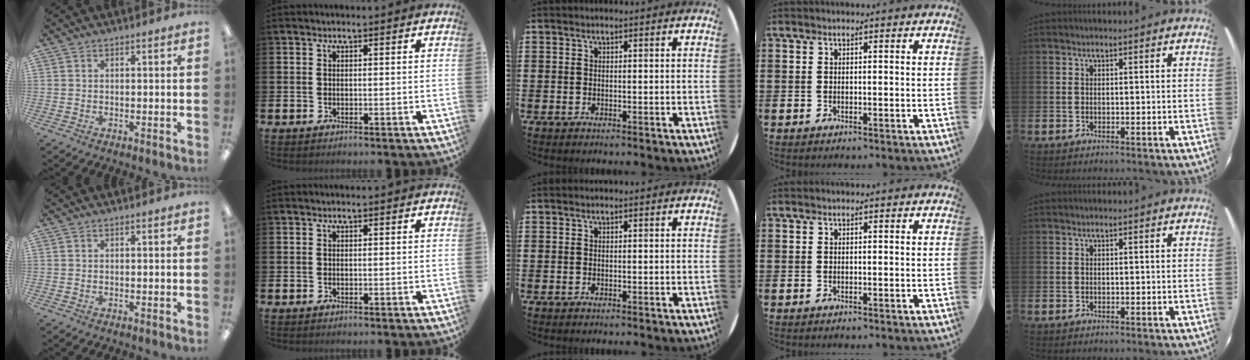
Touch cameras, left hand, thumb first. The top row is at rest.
{}